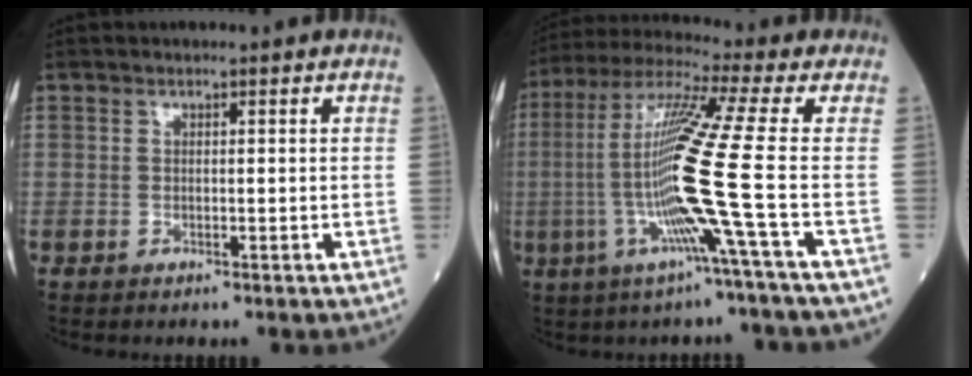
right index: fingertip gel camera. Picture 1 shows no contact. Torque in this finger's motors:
{"motor_torque": [0.73, -0.14, 1.06, 0.21]}